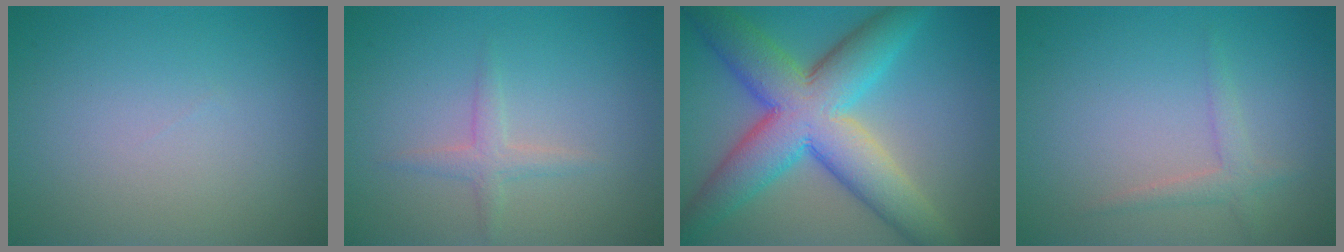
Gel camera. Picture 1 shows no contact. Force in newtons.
{"total": 1.6, "press": 1.6, "slide": 0.1}
{"total": 11.1, "press": 11.1, "slide": 0.3}
{"total": 1.6, "press": 1.6, "slide": 0.1}